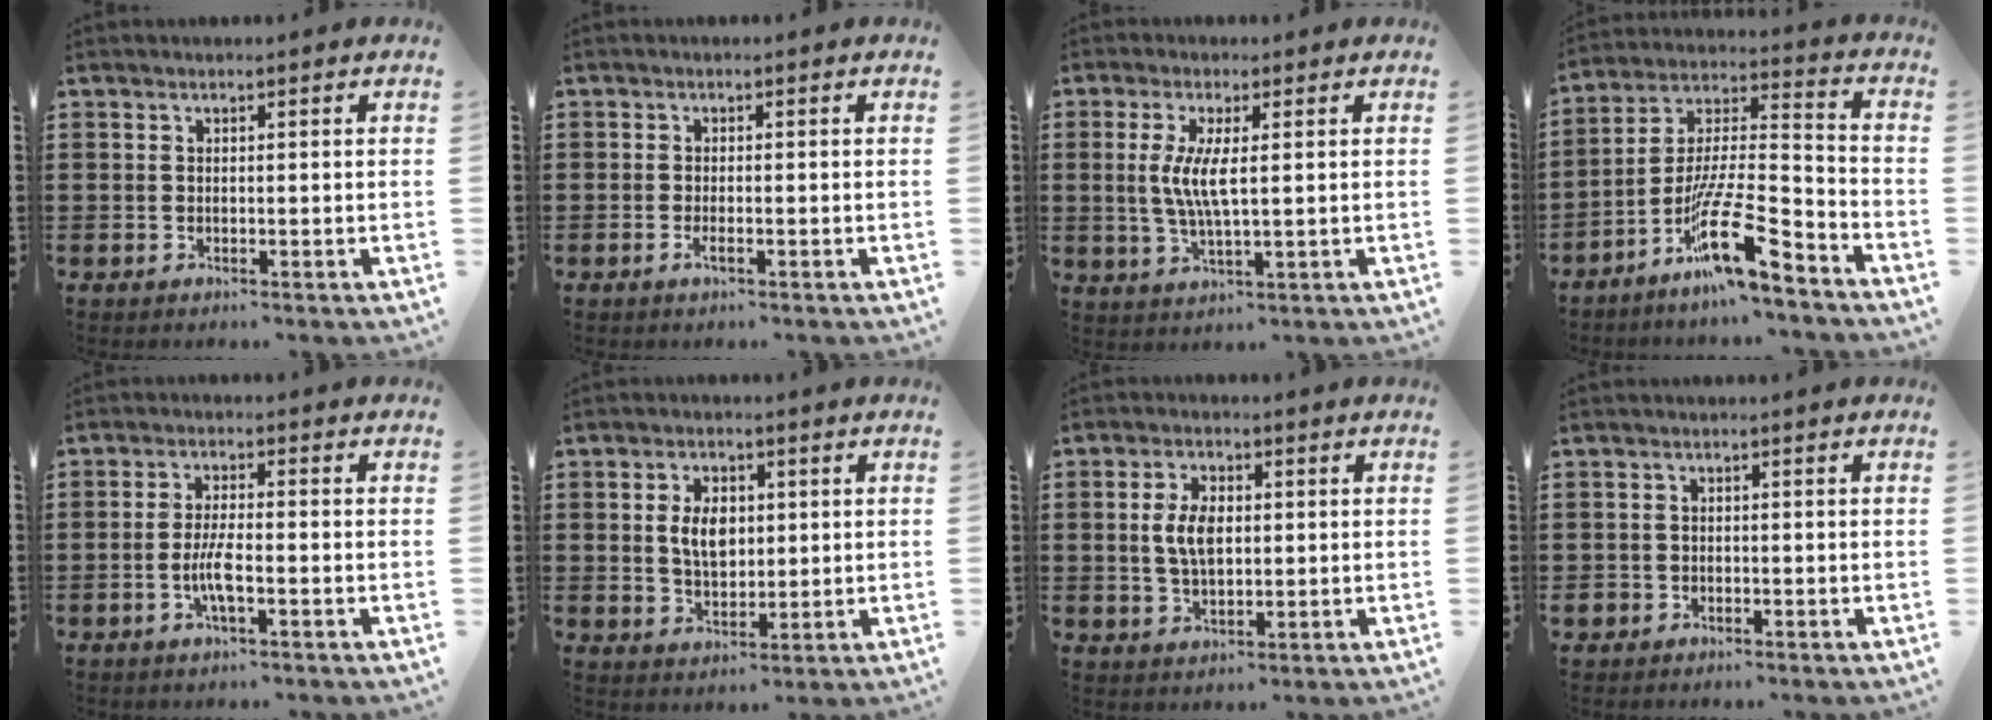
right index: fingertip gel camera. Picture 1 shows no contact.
{"total": 1.2, "force": [-0.6, 0.2, 1.0], "torque": [-0.027, -0.006, -0.013]}
{"total": 5.9, "force": [0.6, 1.1, 5.8], "torque": [-0.124, -0.007, 0.003]}
{"total": 15.1, "force": [-10.1, 2.5, 10.9], "torque": [-0.207, 0.018, -0.184]}
{"total": 4.6, "force": [-1.5, 1.0, 4.2], "torque": [-0.093, -0.004, -0.033]}
{"total": 5.4, "force": [0.7, 3.3, 4.2], "torque": [-0.080, 0.003, 0.005]}
{"total": 5.7, "force": [0.5, 3.2, 4.7], "torque": [-0.111, 0.008, 0.002]}
{"total": 1.3, "force": [-0.9, 0.8, 0.1], "torque": [-0.005, 0.002, -0.022]}